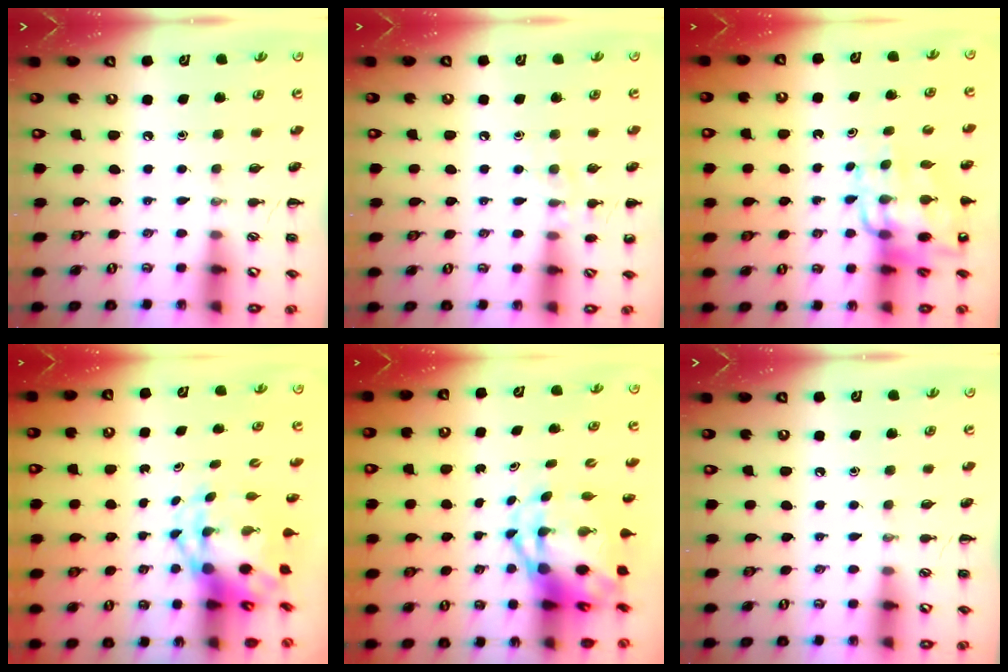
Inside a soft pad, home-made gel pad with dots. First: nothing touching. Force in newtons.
{"total": 6.8, "press": 6.6, "slide": 1.6}
{"total": 13.0, "press": 12.7, "slide": 3.0}
{"total": 5.7, "press": 5.6, "slide": 1.0}
{"total": 7.2, "press": 6.9, "slide": 2.1}
{"total": 0.0}